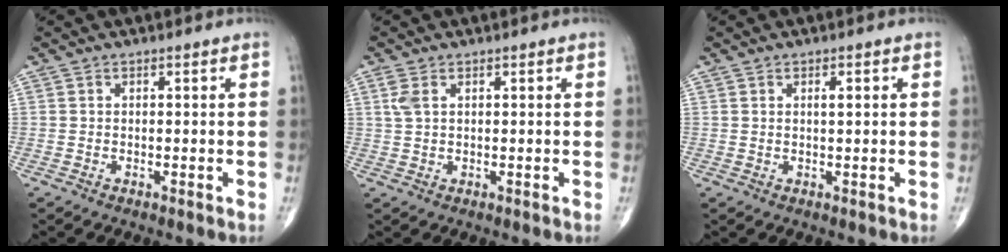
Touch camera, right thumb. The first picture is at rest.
{"total": 2.4, "force": [0.9, 1.2, 1.9], "torque": [-0.049, 0.010, 0.025]}
{"total": 1.4, "force": [0.4, 0.3, 1.3], "torque": [-0.019, 0.002, 0.005]}